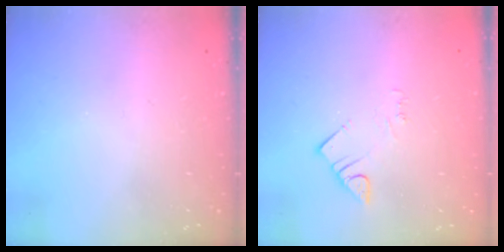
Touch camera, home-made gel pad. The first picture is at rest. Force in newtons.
{"total": 2.8, "press": 2.8, "slide": 0.2}